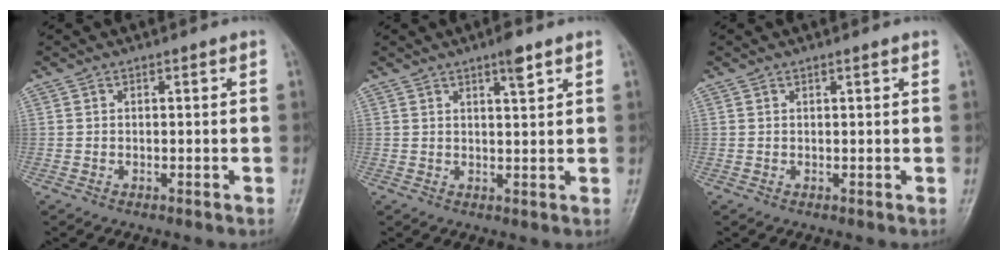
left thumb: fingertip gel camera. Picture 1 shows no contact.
{"total": 3.5, "force": [2.3, 0.7, 2.6], "torque": [-0.038, -0.012, 0.035]}
{"total": 0.9, "force": [0.6, 0.1, 0.6], "torque": [-0.008, 0.000, 0.008]}